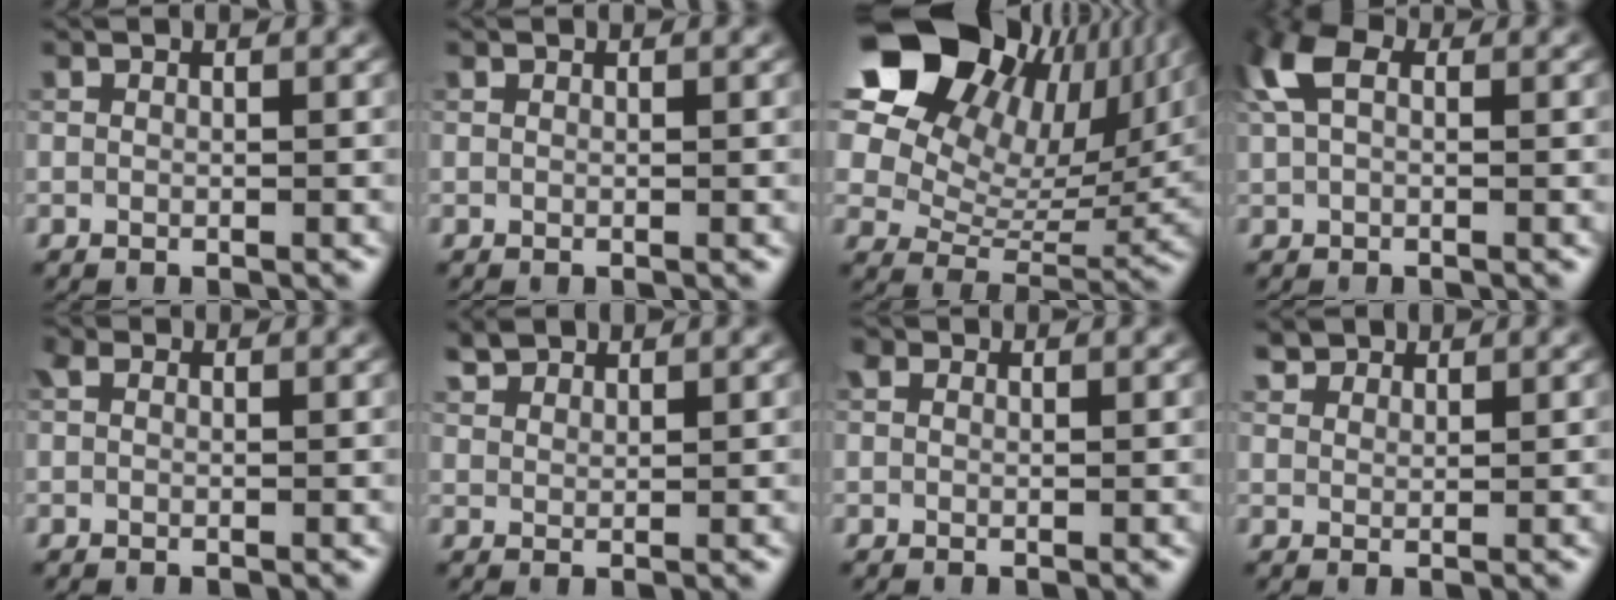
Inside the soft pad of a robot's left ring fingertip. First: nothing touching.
{"total": 0.0}
{"total": 17.4, "force": [9.8, 10.5, 9.9], "torque": [-0.184, 0.044, 0.166]}
{"total": 4.7, "force": [1.6, 2.7, 3.4], "torque": [-0.084, 0.017, 0.022]}
{"total": 1.1, "force": [0.3, 0.9, 0.7], "torque": [-0.011, 0.004, -0.002]}
{"total": 2.3, "force": [1.9, 0.9, 0.7], "torque": [-0.021, 0.007, 0.040]}
{"total": 1.1, "force": [0.5, 0.7, 0.5], "torque": [-0.008, 0.002, 0.002]}
{"total": 2.6, "force": [2.2, 1.2, 0.7], "torque": [-0.022, -0.005, 0.047]}